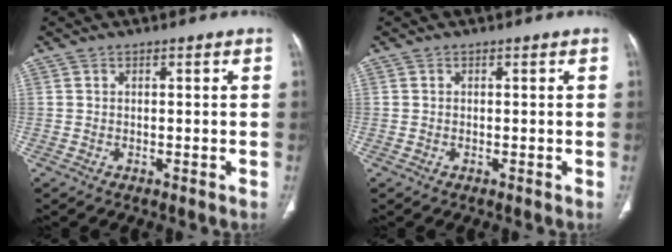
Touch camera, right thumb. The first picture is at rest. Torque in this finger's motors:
{"motor_torque": [0.18, 0.09, -0.24, 0.15, 0.03]}